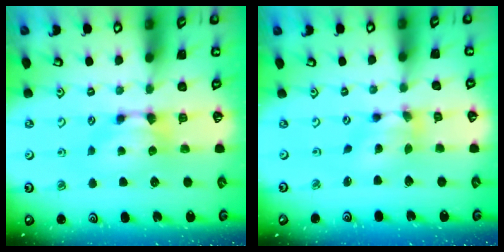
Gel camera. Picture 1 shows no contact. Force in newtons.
{"total": 4.3, "press": 3.9, "slide": 1.8}